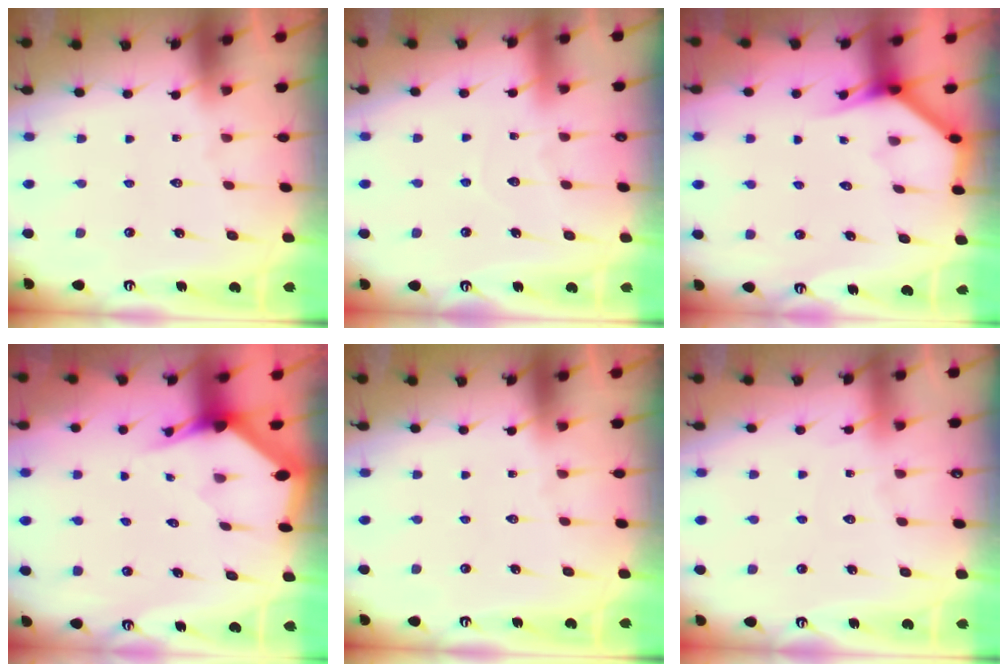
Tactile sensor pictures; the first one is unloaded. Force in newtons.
{"total": 4.4, "press": 4.3, "slide": 0.5}
{"total": 3.9, "press": 3.9, "slide": 0.4}
{"total": 3.0, "press": 3.0, "slide": 0.2}
{"total": 0.0}
{"total": 2.7, "press": 2.6, "slide": 0.4}